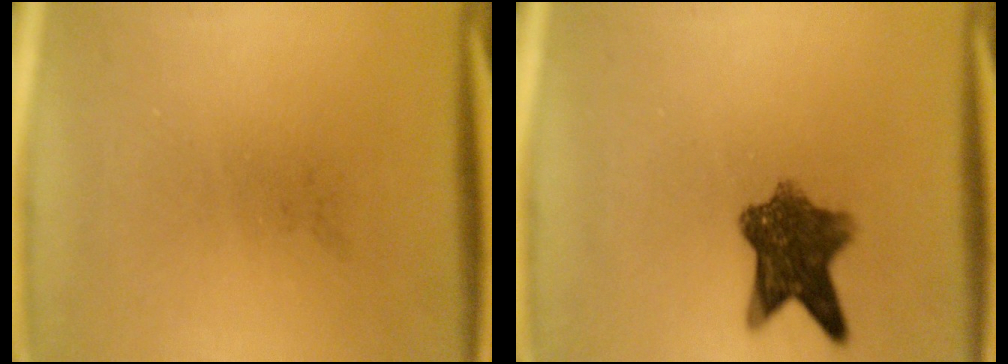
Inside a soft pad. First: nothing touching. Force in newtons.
{"total": 8.1}